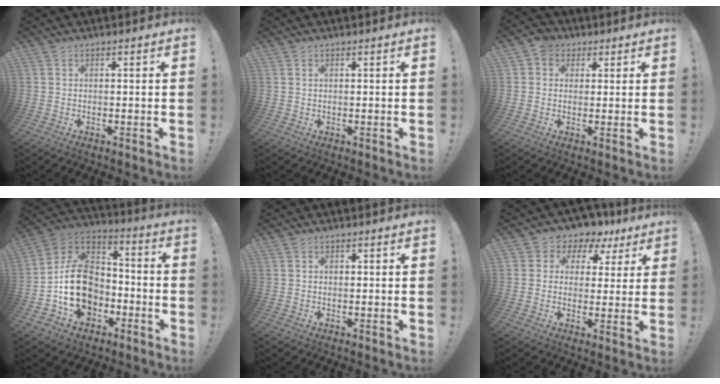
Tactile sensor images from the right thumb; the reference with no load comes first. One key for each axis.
{"total": 0.7, "fx": 0.5, "fy": 0.2, "fz": 0.5, "tx": -0.017, "ty": 0.003, "tz": 0.010}
{"total": 4.5, "fx": 1.3, "fy": 4.0, "fz": 1.6, "tx": -0.029, "ty": 0.002, "tz": 0.026}
{"total": 19.1, "fx": -4.7, "fy": 14.8, "fz": 11.1, "tx": -0.178, "ty": 0.029, "tz": -0.067}
{"total": 0.6, "fx": -0.1, "fy": 0.5, "fz": 0.3, "tx": -0.005, "ty": 0.001, "tz": -0.004}
{"total": 6.3, "fx": 2.1, "fy": 5.5, "fz": 2.2, "tx": -0.033, "ty": -0.016, "tz": 0.042}